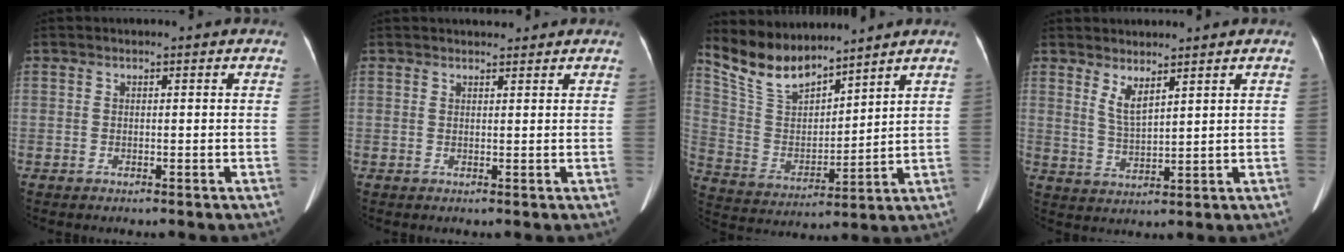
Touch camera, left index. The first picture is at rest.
{"total": 2.5, "force": [2.4, 0.7, 0.7], "torque": [-0.006, 0.015, 0.034]}
{"total": 10.6, "force": [9.8, 2.9, 2.8], "torque": [-0.071, 0.010, 0.206]}
{"total": 3.5, "force": [2.6, 0.5, 2.4], "torque": [-0.053, -0.014, 0.058]}